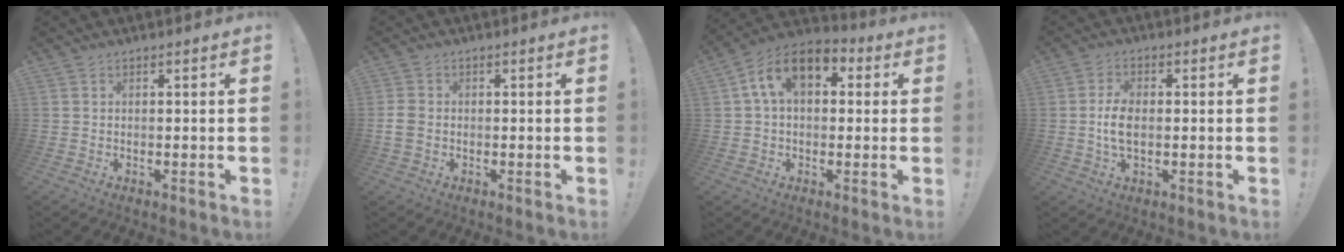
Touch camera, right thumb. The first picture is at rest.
{"total": 4.1, "force": [-0.7, 3.0, 2.7], "torque": [-0.058, 0.007, -0.011]}
{"total": 12.8, "force": [4.4, 7.8, 9.2], "torque": [-0.154, 0.003, 0.083]}
{"total": 6.3, "force": [-0.4, 3.4, 5.2], "torque": [-0.095, -0.002, -0.012]}